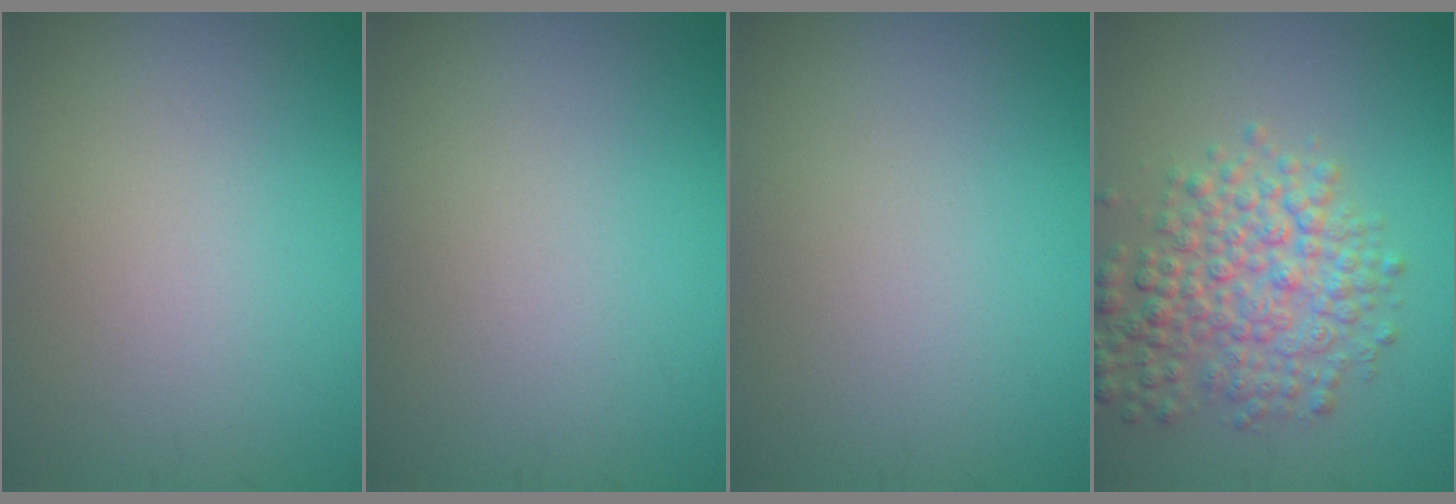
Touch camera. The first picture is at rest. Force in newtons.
{"total": 0.0}
{"total": 0.0}
{"total": 5.4, "press": 5.4, "slide": 0.2}